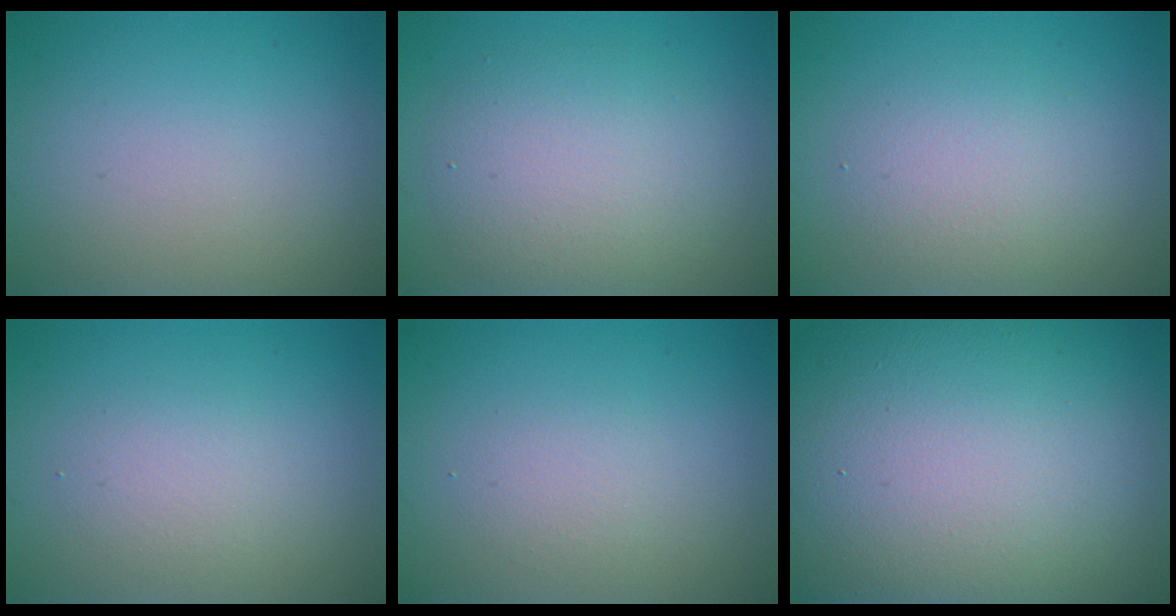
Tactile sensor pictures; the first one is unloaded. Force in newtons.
{"total": 4.9, "press": 4.9, "slide": 0.4}
{"total": 3.2, "press": 3.2, "slide": 0.2}
{"total": 2.0, "press": 2.0, "slide": 0.2}
{"total": 1.6, "press": 1.6, "slide": 0.1}
{"total": 22.1, "press": 22.1, "slide": 1.2}